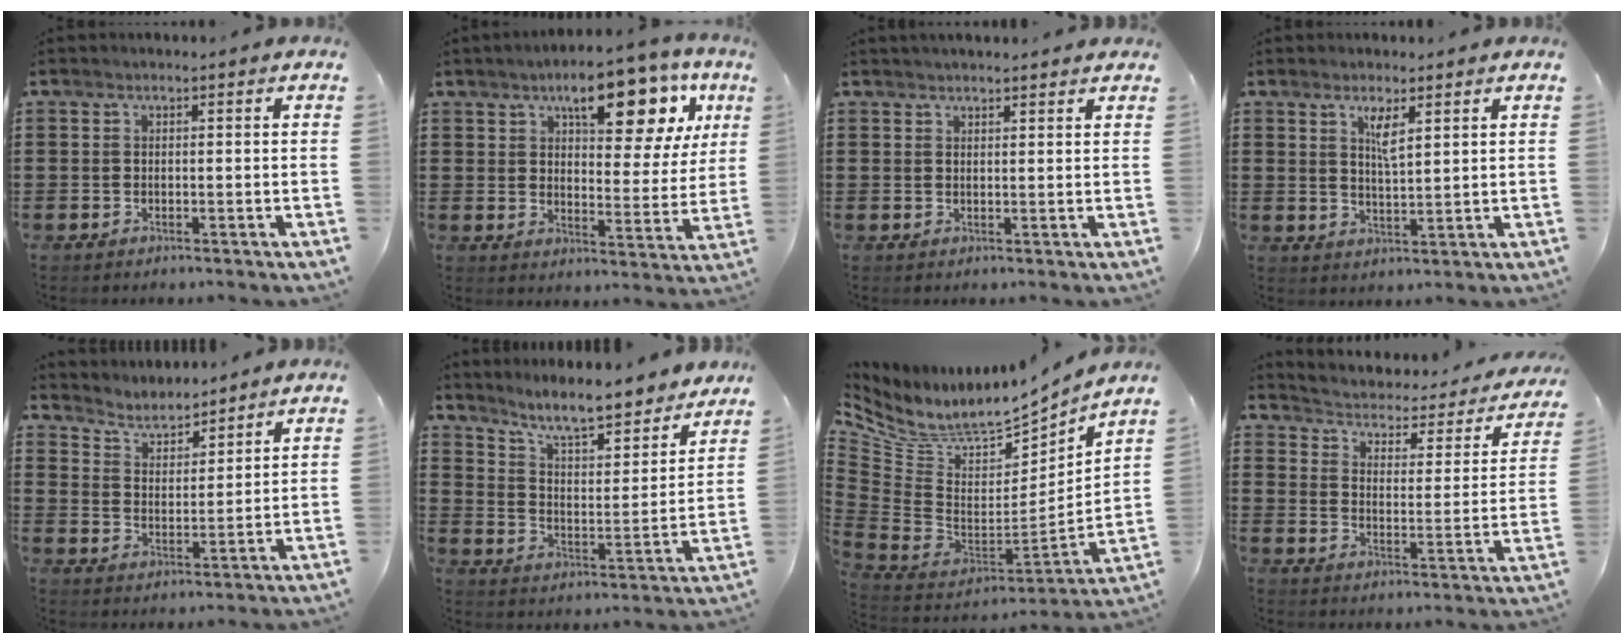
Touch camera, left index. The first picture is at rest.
{"total": 14.1, "force": [8.2, 5.3, 10.2], "torque": [-0.143, -0.028, 0.130]}
{"total": 1.5, "force": [1.5, 0.0, 0.2], "torque": [-0.007, 0.002, 0.029]}
{"total": 3.6, "force": [2.2, 0.9, 2.8], "torque": [-0.051, 0.000, 0.035]}
{"total": 4.1, "force": [4.0, 0.8, 0.2], "torque": [-0.025, -0.019, 0.068]}
{"total": 8.0, "force": [7.2, 0.2, 3.3], "torque": [-0.083, -0.053, 0.123]}
{"total": 7.5, "force": [5.8, 3.1, 3.6], "torque": [-0.109, -0.058, 0.100]}
{"total": 1.8, "force": [1.6, 0.8, 0.4], "torque": [-0.025, -0.023, 0.015]}